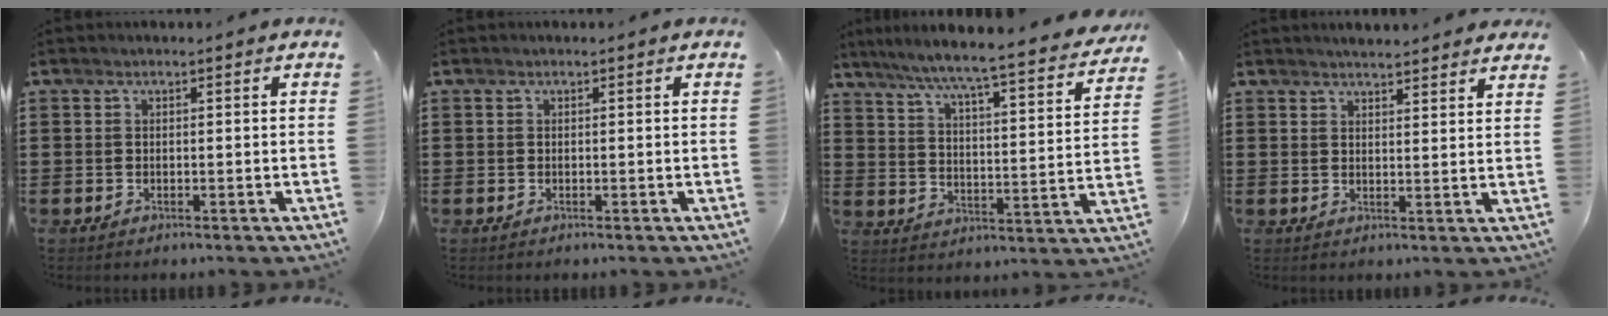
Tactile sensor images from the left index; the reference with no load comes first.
{"total": 0.0}
{"total": 6.0, "force": [5.4, -0.9, 2.4], "torque": [-0.072, -0.048, 0.083]}
{"total": 2.8, "force": [2.8, -0.1, 0.1], "torque": [-0.010, -0.007, 0.051]}